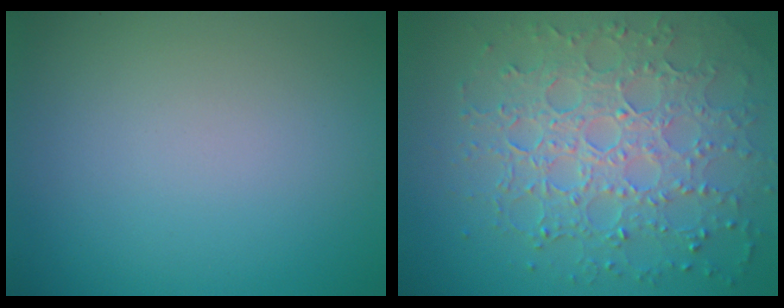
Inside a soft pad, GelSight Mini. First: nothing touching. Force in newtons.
{"total": 8.0, "press": 5.6, "slide": 5.7}